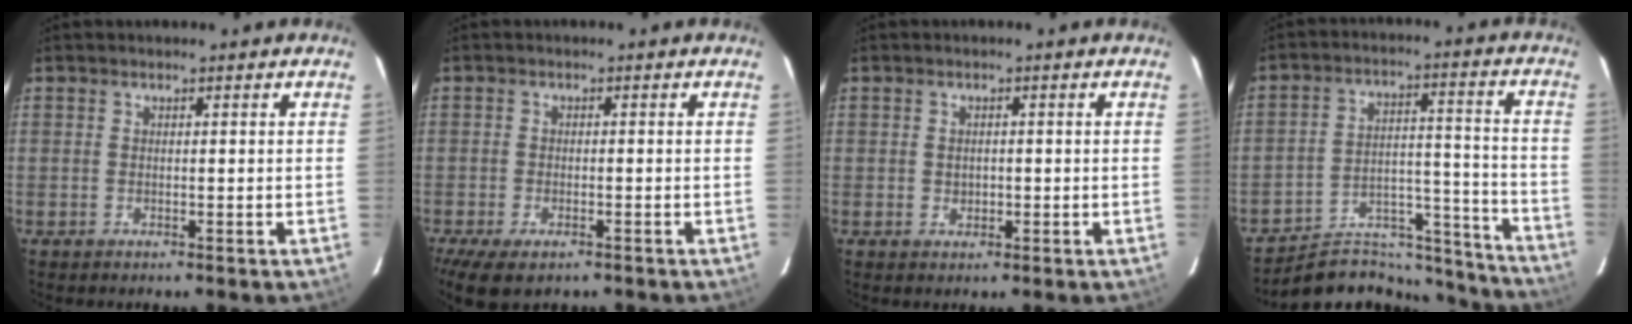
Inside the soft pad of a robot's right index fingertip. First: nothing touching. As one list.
[{"total": 7.7, "force": [-5.2, 3.2, 4.7], "torque": [-0.114, -0.031, -0.087]}, {"total": 1.6, "force": [-0.1, 1.5, 0.7], "torque": [-0.009, 0.001, 0.001]}, {"total": 17.7, "force": [-16.4, 6.1, 2.5], "torque": [-0.025, 0.067, -0.229]}]